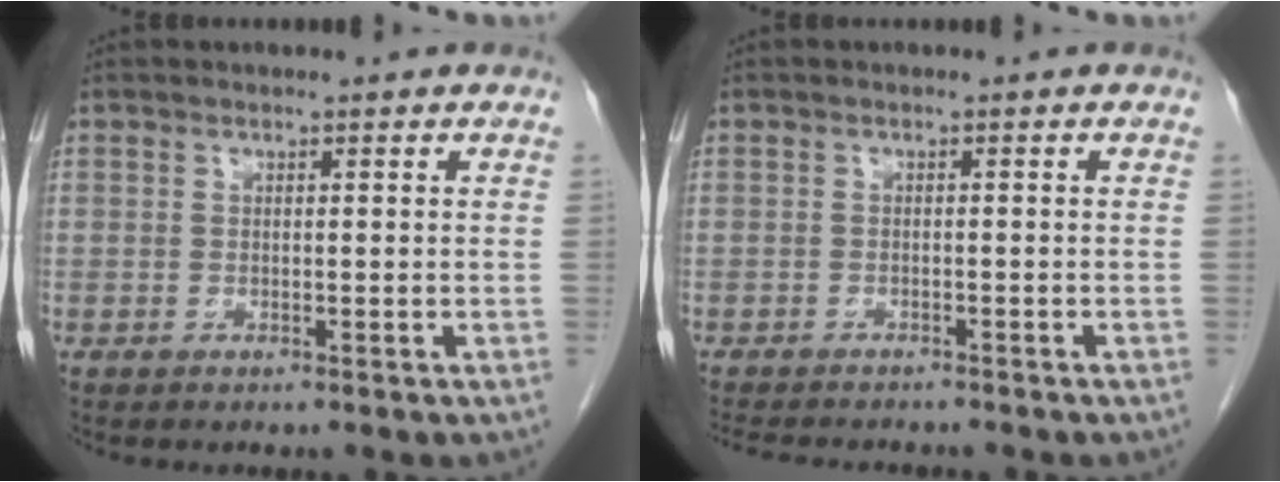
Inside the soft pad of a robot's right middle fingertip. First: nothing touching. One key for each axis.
{"total": 7.6, "fx": -6.9, "fy": 1.5, "fz": 2.9, "tx": -0.040, "ty": -0.007, "tz": -0.098}